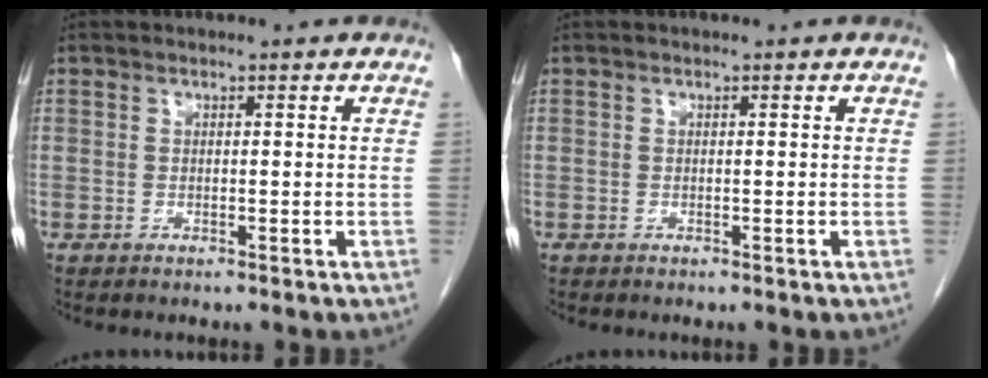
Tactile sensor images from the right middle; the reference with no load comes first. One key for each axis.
{"total": 0.0}